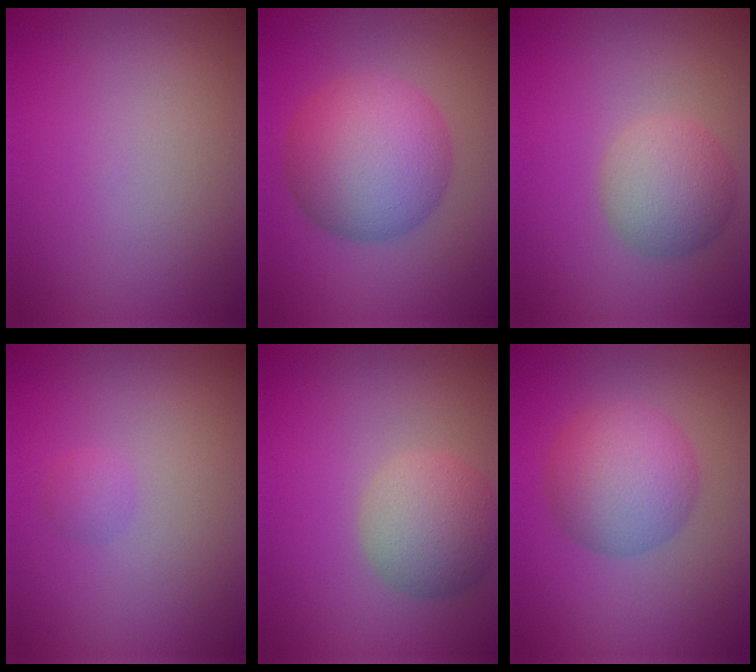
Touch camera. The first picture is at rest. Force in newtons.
{"total": 8.7, "press": 8.7, "slide": 0.2}
{"total": 4.1, "press": 4.1, "slide": 0.2}
{"total": 0.8, "press": 0.8, "slide": 0.1}
{"total": 4.7, "press": 4.7, "slide": 0.1}
{"total": 6.0, "press": 6.0, "slide": 0.1}